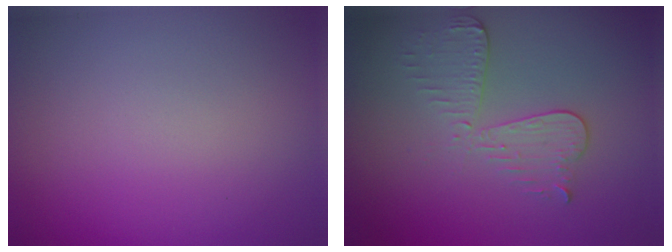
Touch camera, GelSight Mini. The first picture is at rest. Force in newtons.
{"total": 3.1, "press": 2.7, "slide": 1.4}